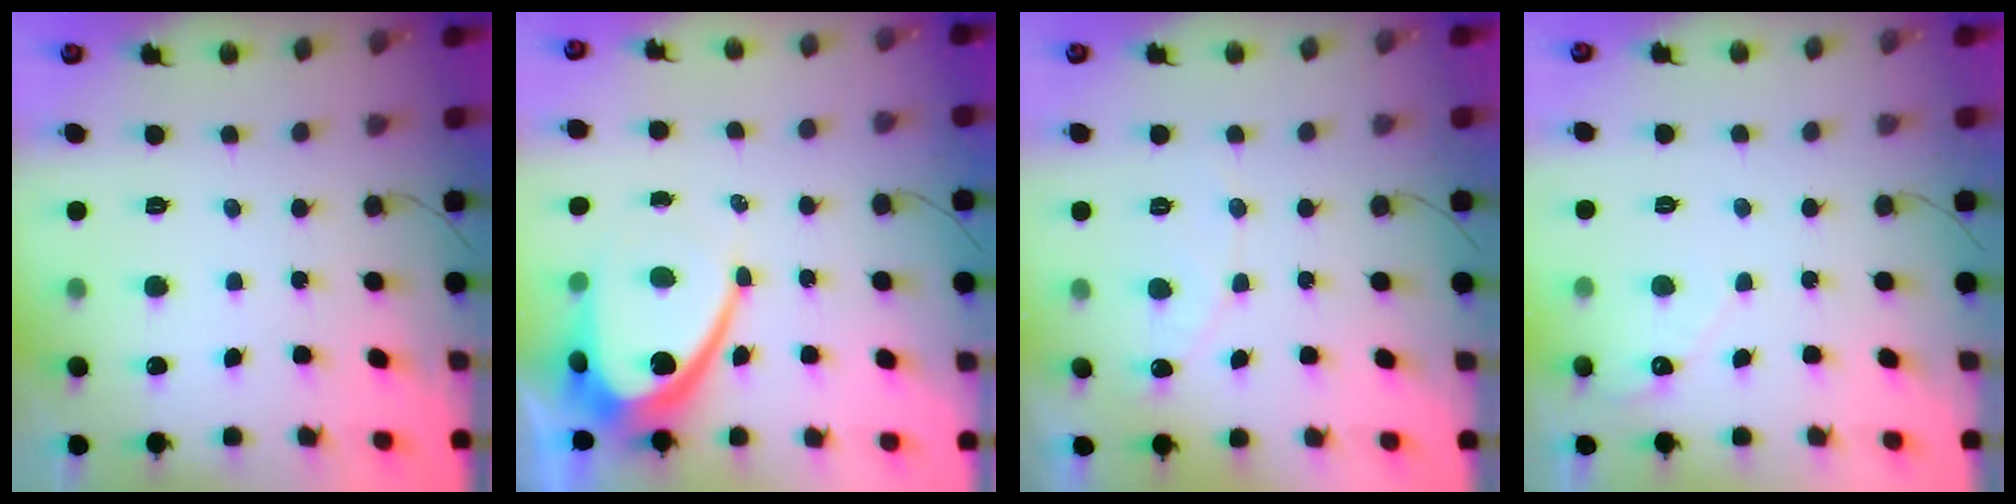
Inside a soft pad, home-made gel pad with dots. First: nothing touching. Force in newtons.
{"total": 12.1, "press": 12.1, "slide": 0.8}
{"total": 3.4, "press": 3.4, "slide": 0.1}
{"total": 2.7, "press": 2.7, "slide": 0.2}